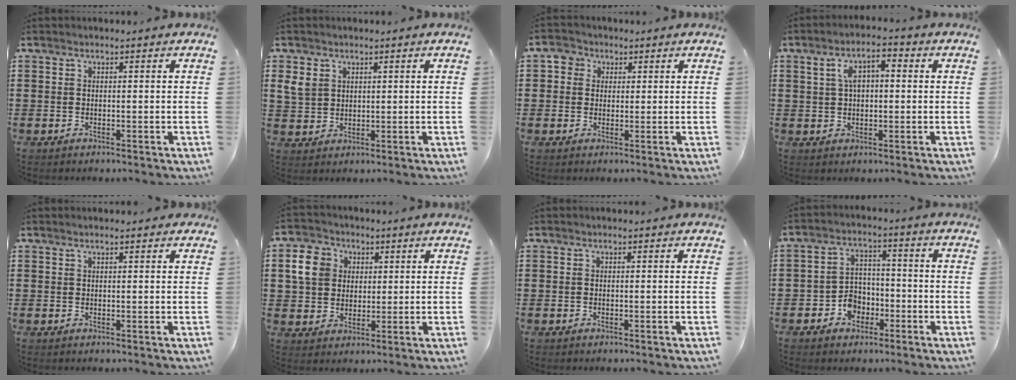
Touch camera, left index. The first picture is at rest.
{"total": 3.7, "force": [1.8, 2.9, 1.4], "torque": [-0.047, 0.008, 0.031]}
{"total": 3.3, "force": [1.4, 3.0, 0.3], "torque": [-0.013, 0.009, 0.021]}
{"total": 4.7, "force": [0.8, 2.4, 4.0], "torque": [-0.083, 0.012, 0.009]}
{"total": 1.0, "force": [0.7, 0.1, 0.6], "torque": [-0.014, 0.000, 0.014]}
{"total": 6.4, "force": [1.6, 5.8, 2.1], "torque": [-0.058, 0.015, 0.029]}
{"total": 0.0}
{"total": 4.9, "force": [-2.6, 3.8, 1.7], "torque": [-0.037, 0.013, -0.049]}